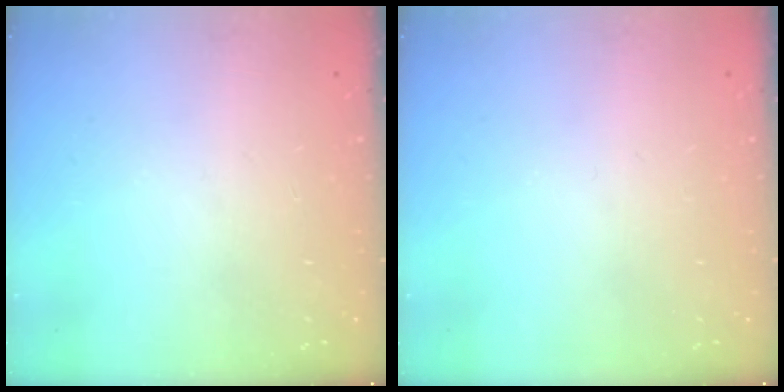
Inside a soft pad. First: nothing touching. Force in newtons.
{"total": 0.0}